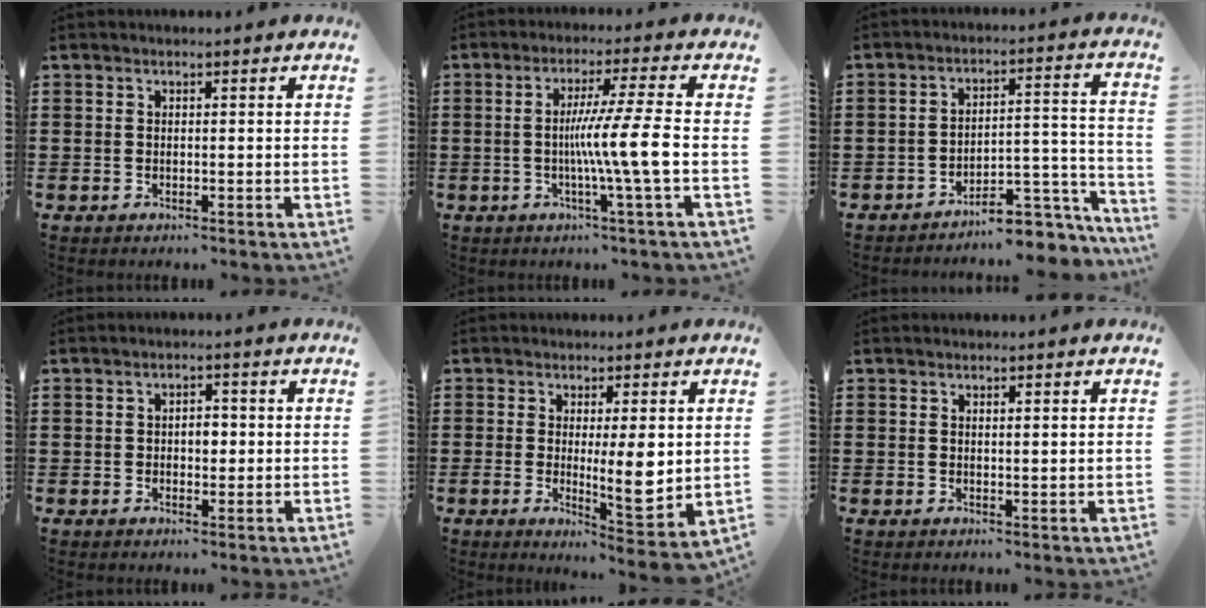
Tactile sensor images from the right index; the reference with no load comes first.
{"total": 9.6, "force": [-1.3, -0.7, 9.4], "torque": [-0.164, -0.010, -0.028]}
{"total": 7.0, "force": [-6.2, 2.2, 2.4], "torque": [-0.032, 0.020, -0.117]}
{"total": 2.5, "force": [-0.1, 1.5, 2.0], "torque": [-0.040, 0.006, -0.005]}
{"total": 6.9, "force": [0.6, 1.7, 6.7], "torque": [-0.099, -0.020, 0.009]}
{"total": 0.7, "force": [0.4, 0.1, 0.5], "torque": [-0.010, 0.001, 0.008]}